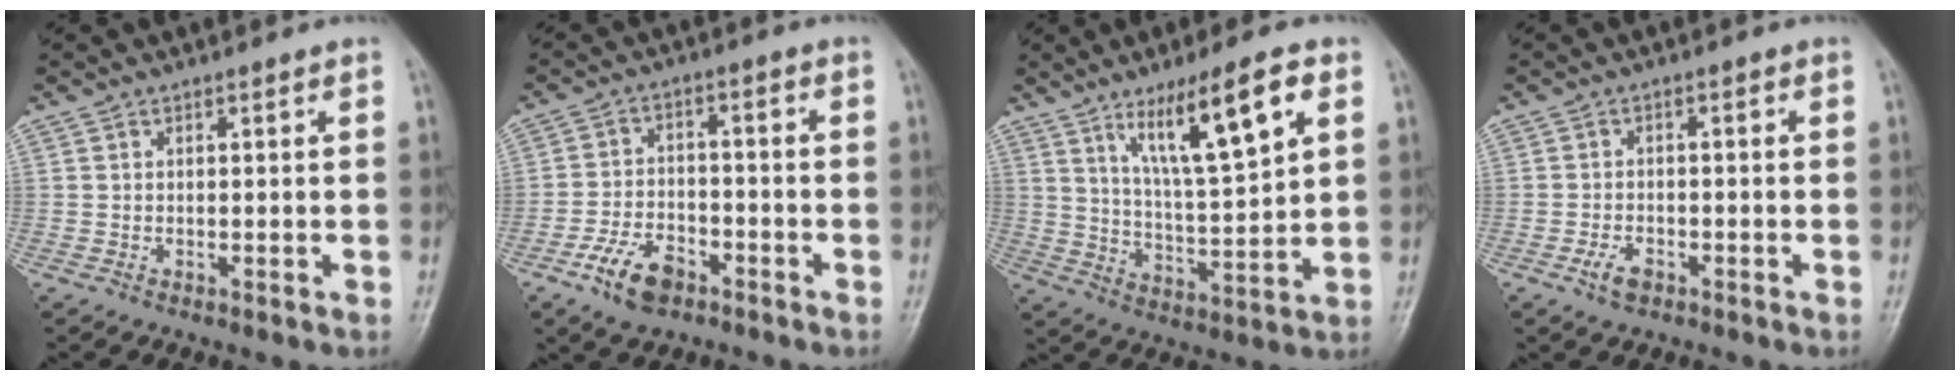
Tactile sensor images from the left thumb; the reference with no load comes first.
{"total": 8.1, "force": [-4.7, 4.6, 4.8], "torque": [-0.081, 0.024, -0.087]}
{"total": 14.1, "force": [7.0, 3.0, 11.9], "torque": [-0.193, -0.030, 0.127]}
{"total": 3.4, "force": [-1.9, 1.9, 2.1], "torque": [-0.038, 0.011, -0.034]}